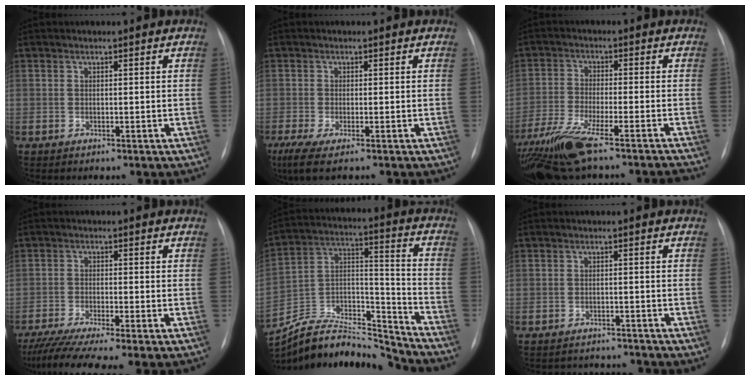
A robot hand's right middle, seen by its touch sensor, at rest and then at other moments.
{"total": 4.7, "force": [-3.1, 0.4, 3.5], "torque": [-0.066, -0.017, -0.056]}
{"total": 14.7, "force": [-11.8, 0.1, 8.8], "torque": [-0.177, -0.036, -0.203]}
{"total": 10.2, "force": [-7.9, 0.2, 6.4], "torque": [-0.106, -0.020, -0.127]}
{"total": 18.9, "force": [-18.7, 1.8, 2.2], "torque": [-0.041, 0.052, -0.317]}
{"total": 3.2, "force": [-3.2, 0.1, -0.7], "torque": [0.014, 0.001, -0.046]}